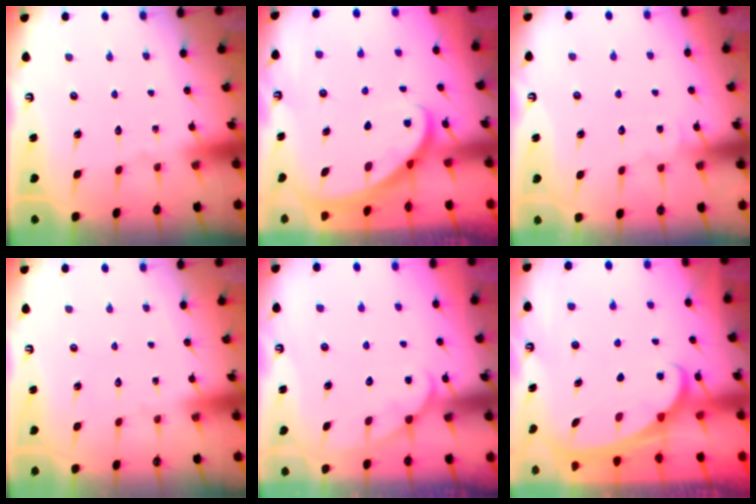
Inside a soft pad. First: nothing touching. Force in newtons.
{"total": 2.6, "press": 2.6, "slide": 0.3}
{"total": 4.1, "press": 4.1, "slide": 0.2}
{"total": 0.0}
{"total": 5.5, "press": 5.5, "slide": 0.6}
{"total": 2.4, "press": 2.4, "slide": 0.3}